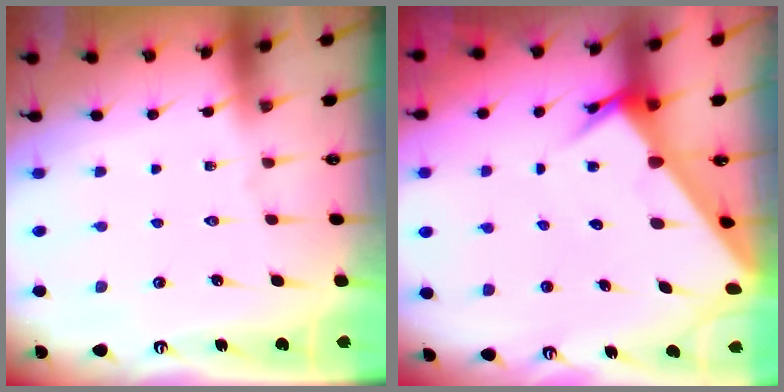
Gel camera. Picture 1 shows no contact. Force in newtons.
{"total": 4.4, "press": 4.4, "slide": 0.2}